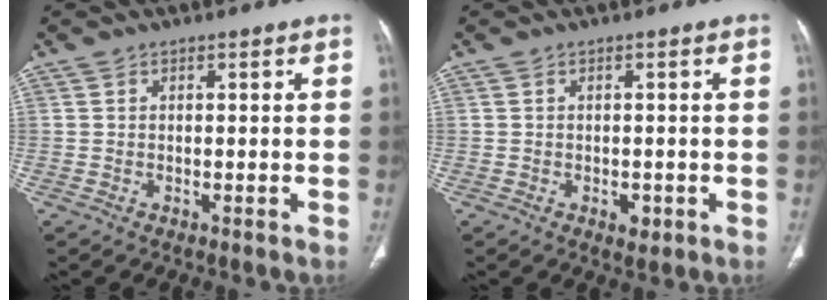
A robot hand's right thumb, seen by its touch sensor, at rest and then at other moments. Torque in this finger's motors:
{"motor_torque": [-0.29, 0.21, -0.21, 0.12, 0.01]}